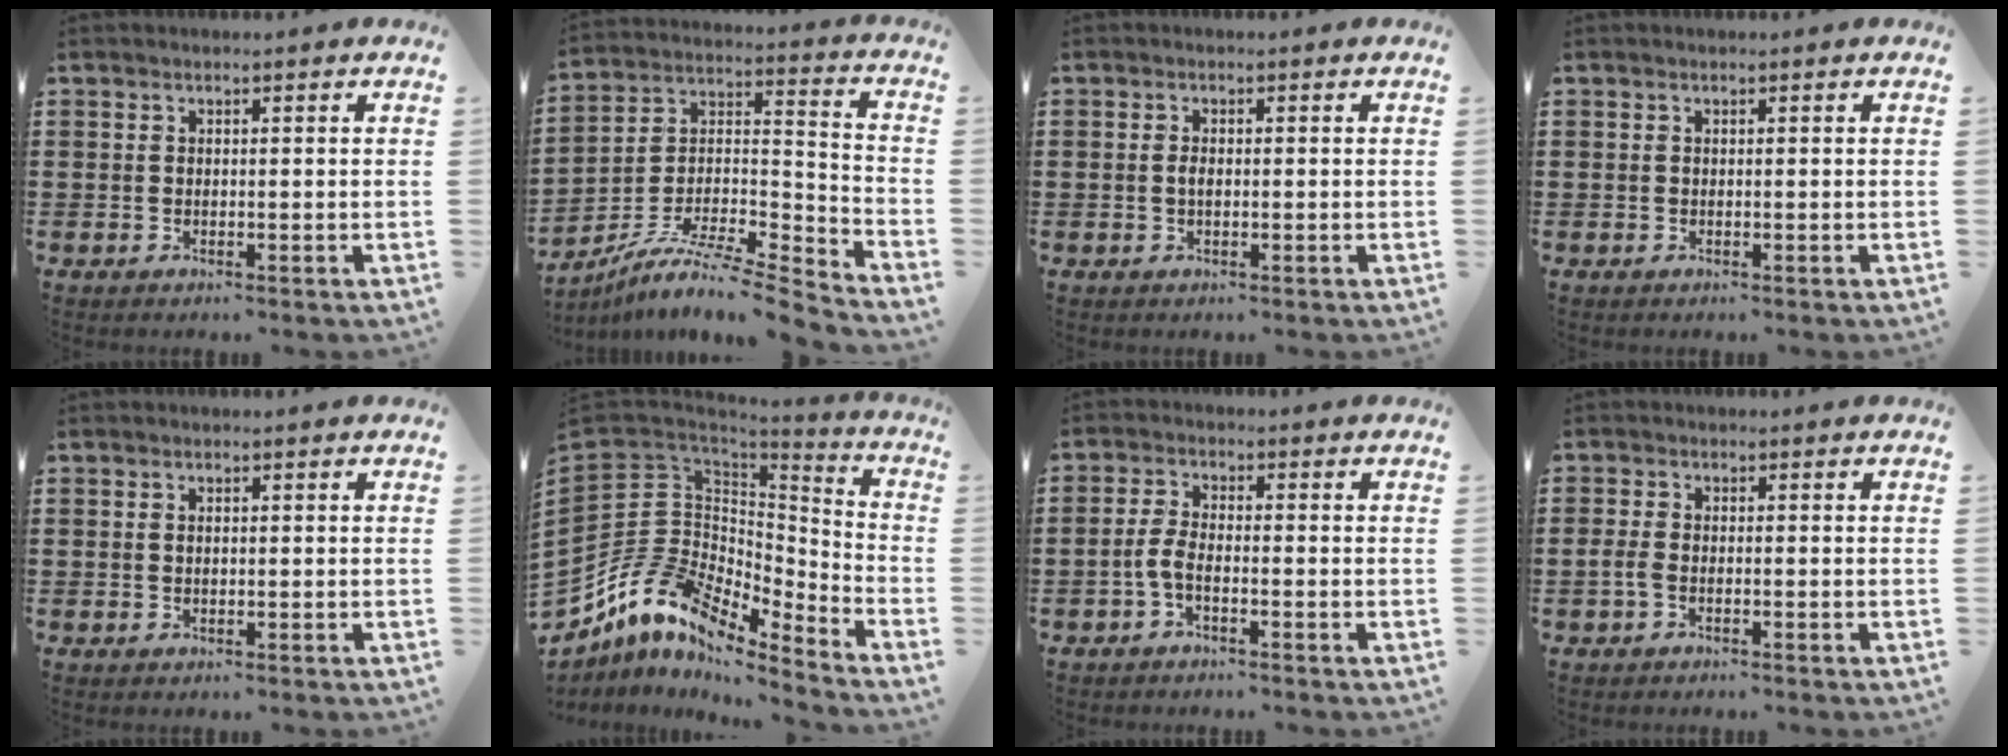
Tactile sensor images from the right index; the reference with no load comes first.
{"total": 8.9, "force": [-7.8, 1.0, 4.2], "torque": [-0.068, 0.007, -0.155]}
{"total": 1.3, "force": [-0.1, 0.6, 1.2], "torque": [-0.024, 0.001, -0.003]}
{"total": 0.0}
{"total": 0.7, "force": [0.1, 0.3, 0.6], "torque": [-0.013, 0.001, 0.002]}
{"total": 11.4, "force": [-6.8, 7.3, 5.7], "torque": [-0.161, -0.003, -0.137]}
{"total": 3.1, "force": [-1.4, 0.9, 2.6], "torque": [-0.069, -0.005, -0.031]}
{"total": 1.6, "force": [-0.9, 0.5, 1.3], "torque": [-0.033, -0.005, -0.019]}